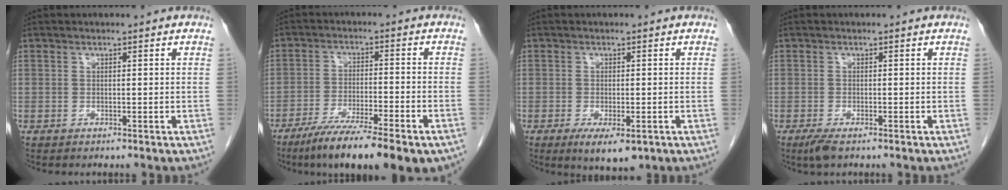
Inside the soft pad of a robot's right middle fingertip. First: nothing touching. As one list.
[{"total": 15.4, "force": [-11.1, 1.9, 10.5], "torque": [-0.137, -0.030, -0.175]}, {"total": 5.5, "force": [-2.8, 1.9, 4.3], "torque": [-0.063, -0.012, -0.034]}, {"total": 2.4, "force": [-1.6, 0.6, 1.7], "torque": [-0.038, -0.007, -0.028]}]